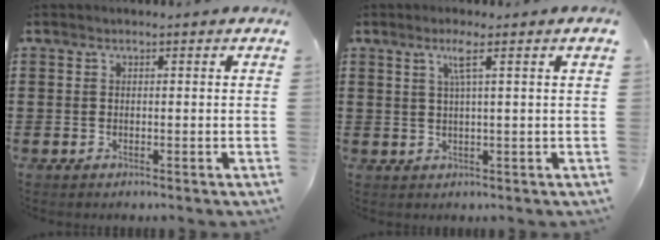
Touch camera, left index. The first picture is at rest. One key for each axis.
{"total": 3.3, "fx": 1.5, "fy": -0.4, "fz": 2.9, "tx": -0.057, "ty": -0.003, "tz": 0.023}